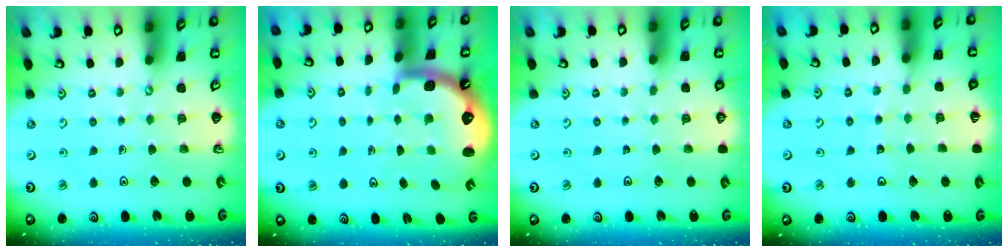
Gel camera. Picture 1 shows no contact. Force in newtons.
{"total": 1.4, "press": 1.3, "slide": 0.6}
{"total": 0.0}
{"total": 6.1, "press": 6.0, "slide": 0.7}